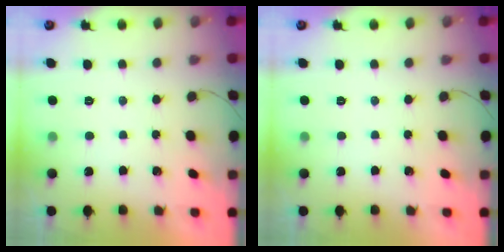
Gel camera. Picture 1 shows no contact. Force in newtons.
{"total": 0.0}